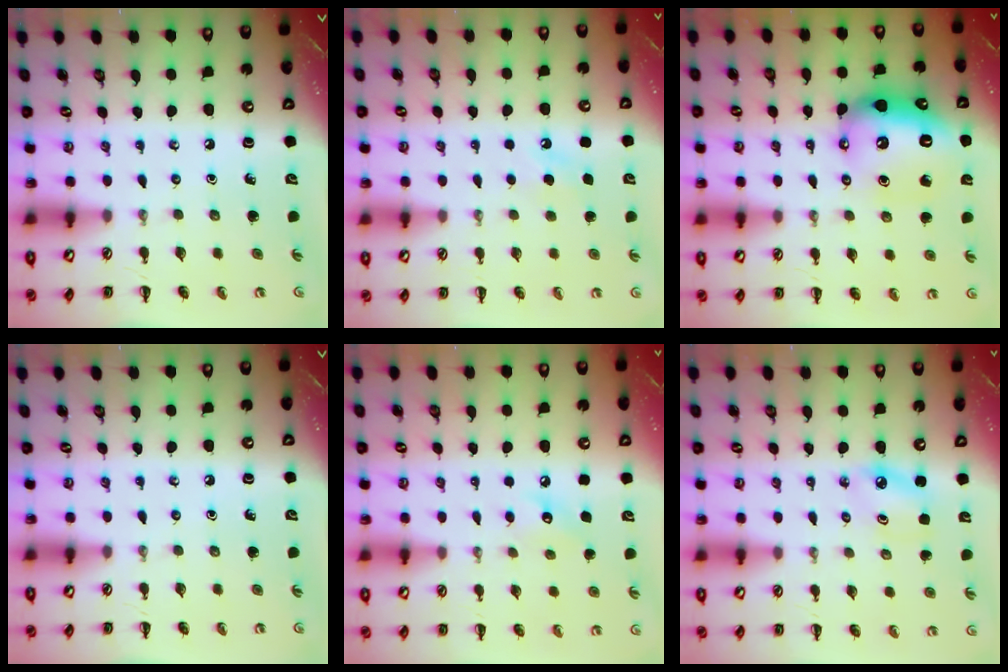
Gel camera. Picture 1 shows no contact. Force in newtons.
{"total": 4.9, "press": 4.8, "slide": 1.2}
{"total": 13.3, "press": 13.3, "slide": 1.5}
{"total": 0.0}
{"total": 6.4, "press": 6.3, "slide": 1.2}
{"total": 4.0, "press": 3.9, "slide": 0.8}